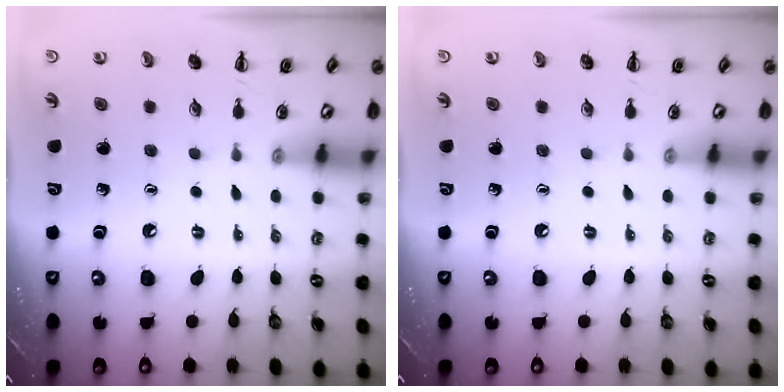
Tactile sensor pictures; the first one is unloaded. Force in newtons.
{"total": 0.0}